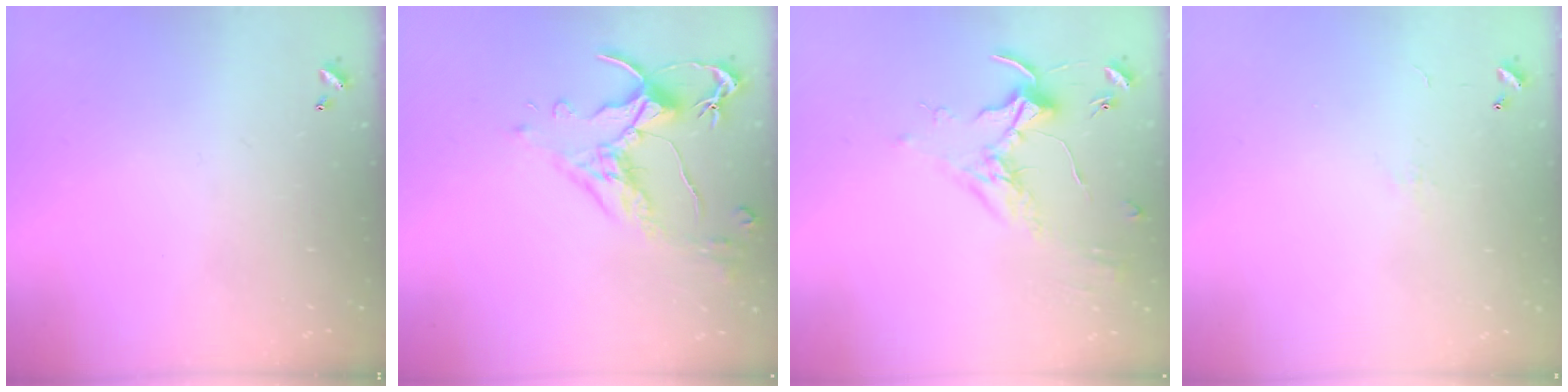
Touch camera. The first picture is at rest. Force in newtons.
{"total": 2.5, "press": 2.1, "slide": 1.3}
{"total": 1.8, "press": 1.8, "slide": 0.4}
{"total": 5.6, "press": 5.6, "slide": 0.8}